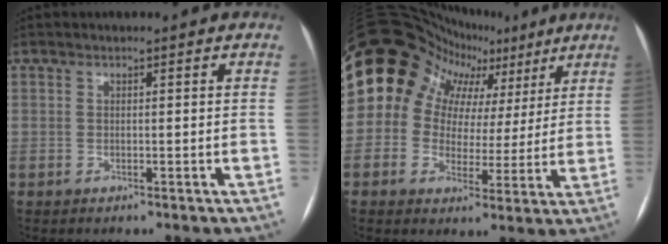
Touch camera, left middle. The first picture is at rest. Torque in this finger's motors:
{"motor_torque": [1.18, -0.95, 1.05, 0.08]}